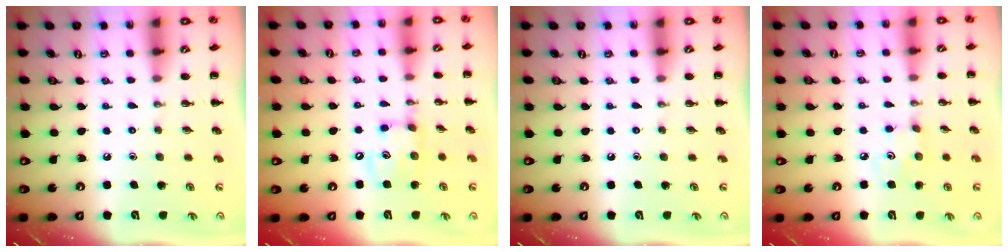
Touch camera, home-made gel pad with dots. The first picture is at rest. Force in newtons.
{"total": 9.6, "press": 9.4, "slide": 1.6}
{"total": 0.0}
{"total": 3.3, "press": 3.2, "slide": 0.8}